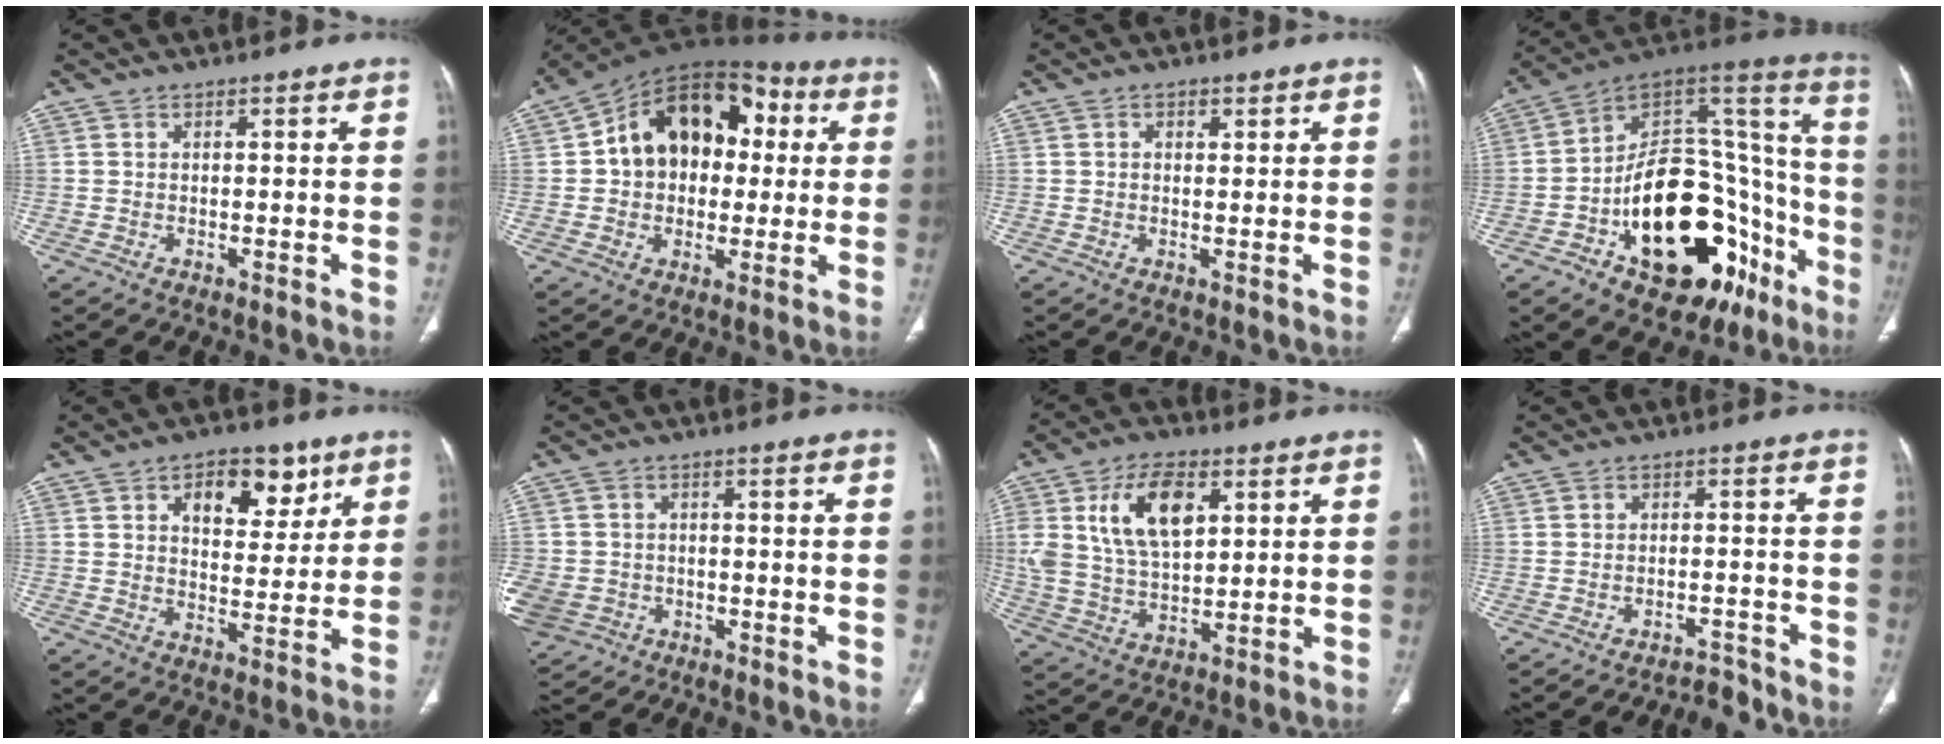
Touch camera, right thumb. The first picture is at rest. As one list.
[{"total": 18.9, "force": [2.6, 13.4, 13.1], "torque": [-0.161, 0.036, 0.035]}, {"total": 1.6, "force": [0.7, 1.0, 1.0], "torque": [-0.012, -0.002, 0.012]}, {"total": 36.3, "force": [-14.1, 19.5, 27.1], "torque": [-0.326, 0.086, -0.200]}, {"total": 11.2, "force": [5.5, 6.7, 7.1], "torque": [-0.062, -0.022, 0.080]}, {"total": 9.8, "force": [-3.6, 8.5, 3.4], "torque": [-0.095, 0.016, -0.052]}, {"total": 14.2, "force": [4.9, 7.8, 10.8], "torque": [-0.188, -0.011, 0.098]}, {"total": 3.8, "force": [-3.6, 1.1, 0.0], "torque": [-0.001, 0.032, -0.052]}]